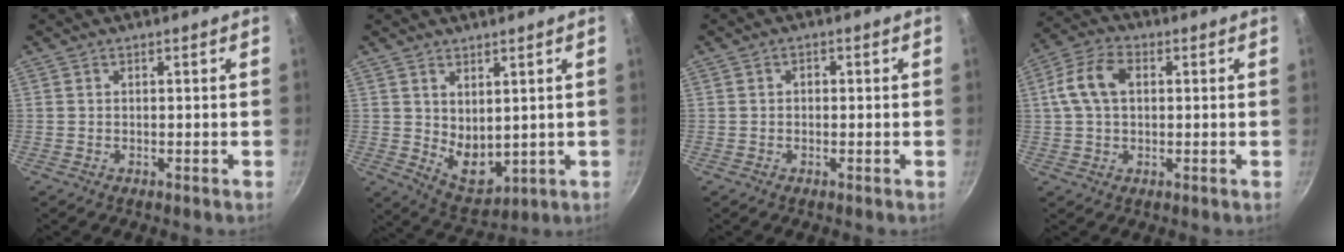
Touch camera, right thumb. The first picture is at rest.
{"total": 7.6, "force": [2.1, 4.7, 5.6], "torque": [-0.069, -0.031, 0.055]}
{"total": 1.2, "force": [-0.1, 1.0, 0.7], "torque": [-0.010, 0.006, -0.003]}
{"total": 8.7, "force": [1.4, 5.7, 6.4], "torque": [-0.122, 0.021, 0.018]}